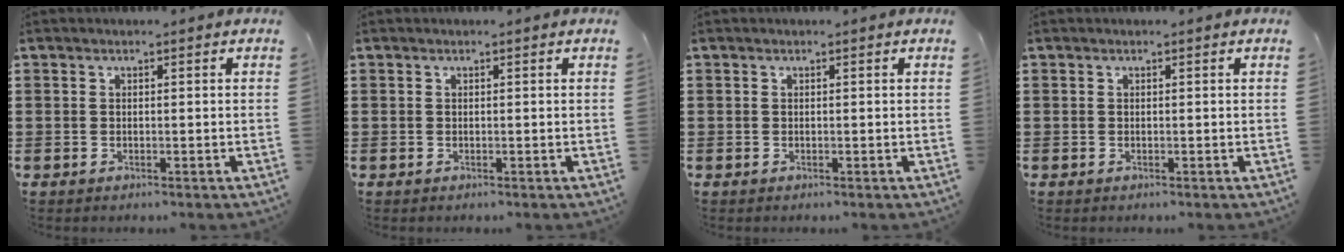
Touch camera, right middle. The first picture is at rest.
{"total": 0.0}
{"total": 0.0}
{"total": 0.0}